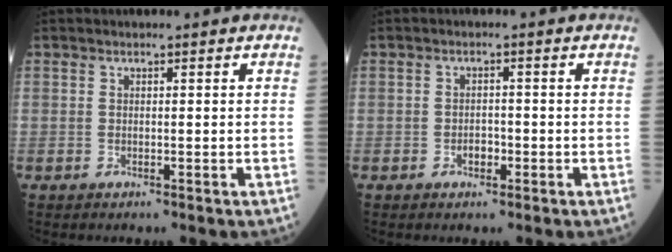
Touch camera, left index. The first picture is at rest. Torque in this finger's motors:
{"motor_torque": [-0.02, 0.02, -0.01, 0.00]}